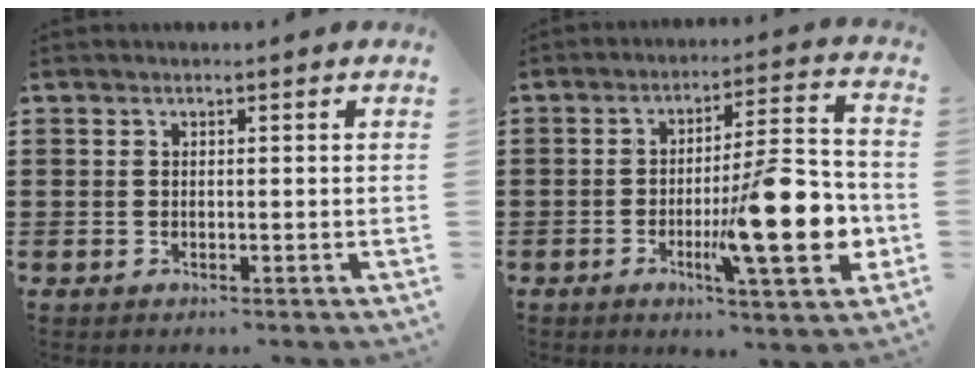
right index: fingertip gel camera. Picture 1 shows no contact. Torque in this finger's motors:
{"motor_torque": [2.14, 0.00, 1.05, 0.21]}